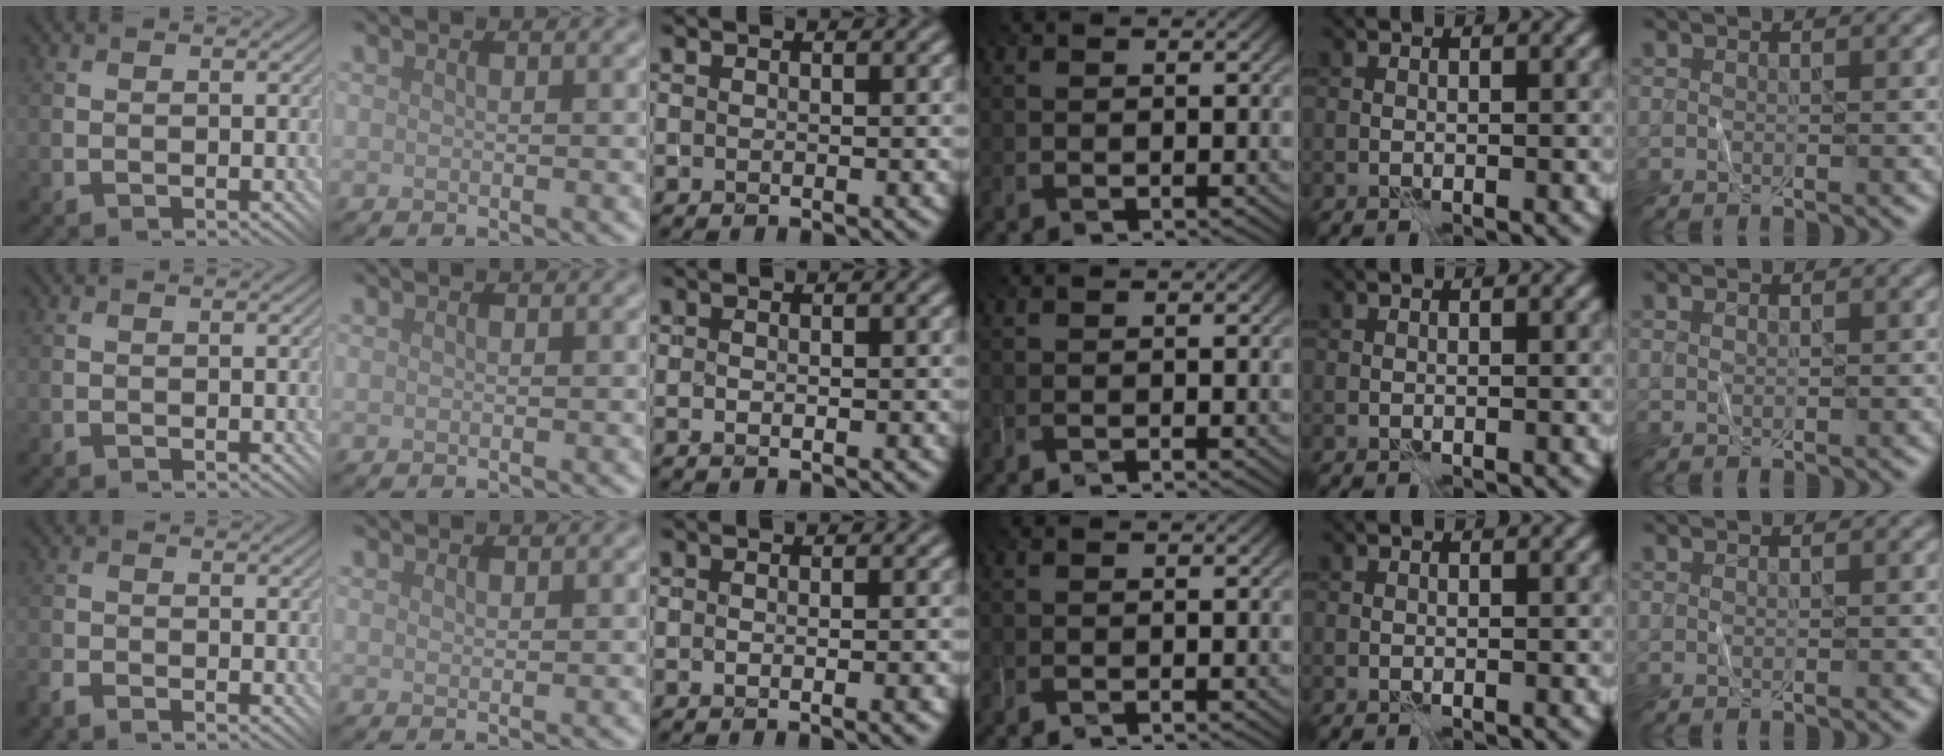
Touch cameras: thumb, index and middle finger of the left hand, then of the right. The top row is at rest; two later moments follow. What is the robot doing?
{"motion": "fold", "object": "shorts"}